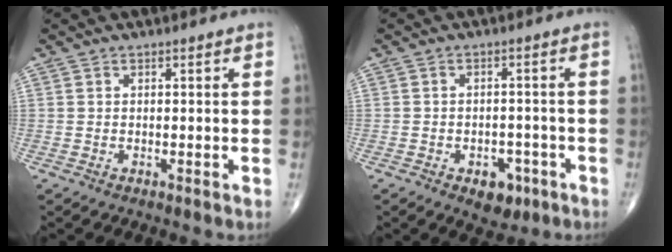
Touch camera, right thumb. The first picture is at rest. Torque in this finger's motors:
{"motor_torque": [0.54, 0.43, 0.37, -0.66, 0.00]}